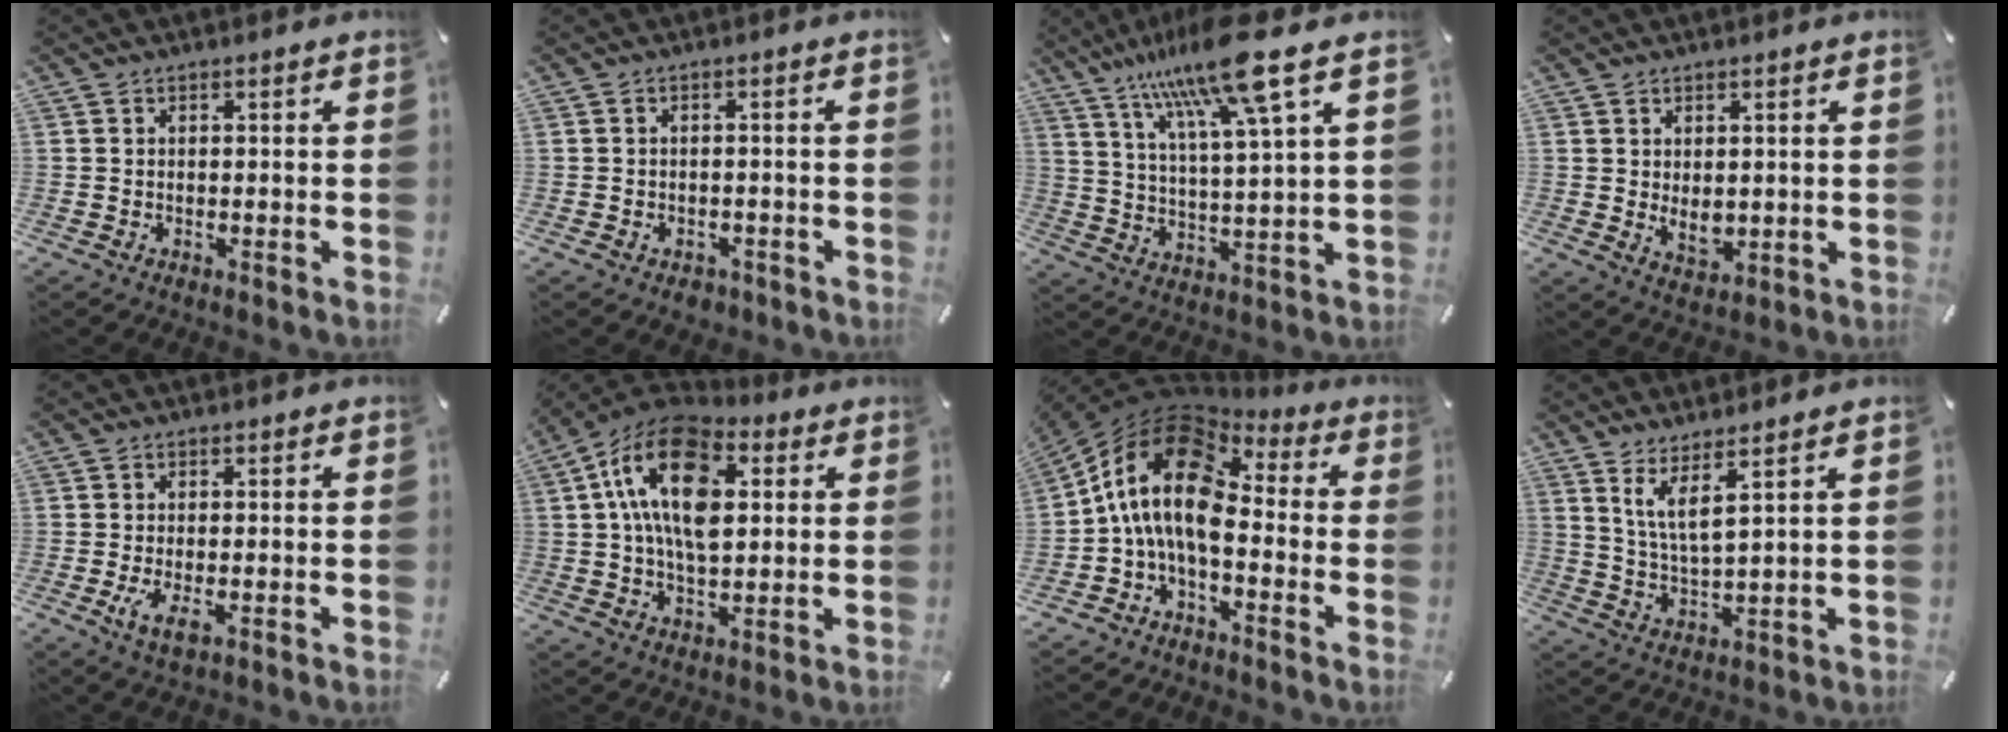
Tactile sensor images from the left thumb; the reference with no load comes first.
{"total": 2.3, "force": [-1.4, 1.6, 1.0], "torque": [-0.017, 0.007, -0.027]}
{"total": 16.5, "force": [11.9, 1.8, 11.2], "torque": [-0.222, -0.057, 0.192]}
{"total": 4.5, "force": [0.6, 3.1, 3.3], "torque": [-0.061, -0.008, 0.008]}
{"total": 4.1, "force": [-1.0, 1.6, 3.6], "torque": [-0.073, -0.011, -0.020]}
{"total": 18.6, "force": [5.0, 11.3, 13.9], "torque": [-0.283, -0.004, 0.082]}
{"total": 15.7, "force": [-1.2, 9.1, 12.8], "torque": [-0.273, 0.011, -0.026]}
{"total": 6.8, "force": [4.8, 1.1, 4.8], "torque": [-0.110, -0.016, 0.086]}